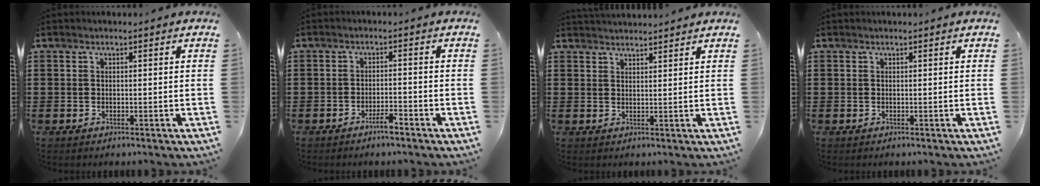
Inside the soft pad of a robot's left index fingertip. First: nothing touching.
{"total": 2.7, "force": [-2.1, 0.4, 1.7], "torque": [-0.029, 0.005, -0.038]}
{"total": 2.1, "force": [2.1, 0.0, 0.0], "torque": [-0.004, -0.003, 0.040]}
{"total": 0.0}